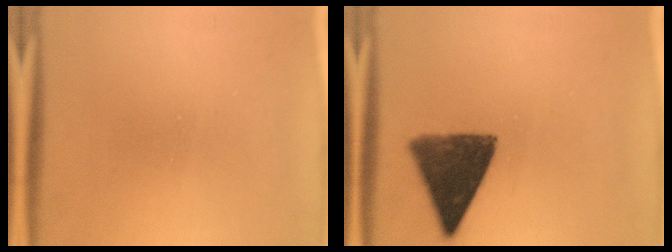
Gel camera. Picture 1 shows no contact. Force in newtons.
{"total": 11.3}